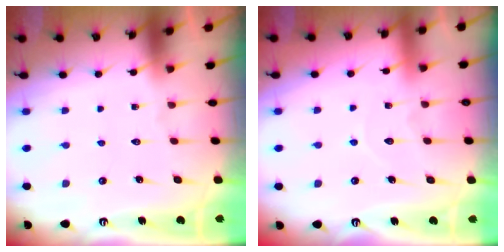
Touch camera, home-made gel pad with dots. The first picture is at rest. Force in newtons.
{"total": 5.2, "press": 5.2, "slide": 0.3}